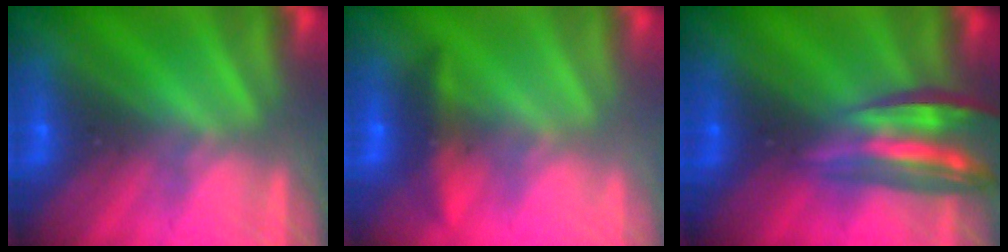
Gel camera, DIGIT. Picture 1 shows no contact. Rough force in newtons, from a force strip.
{"total": 4.3}
{"total": 7.0}